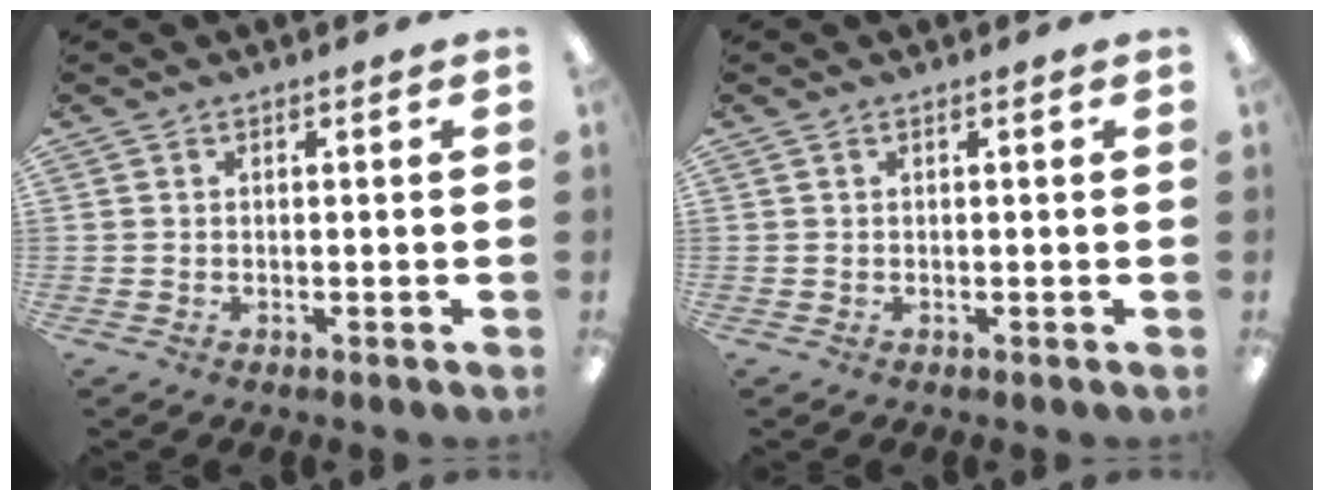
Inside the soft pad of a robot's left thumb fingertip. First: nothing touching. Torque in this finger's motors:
{"motor_torque": [-0.01, 0.01, 0.00, 0.00, 0.00]}